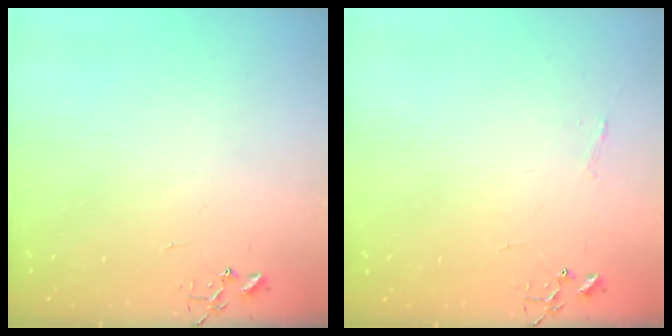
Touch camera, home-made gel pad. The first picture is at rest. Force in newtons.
{"total": 3.7, "press": 3.6, "slide": 0.5}